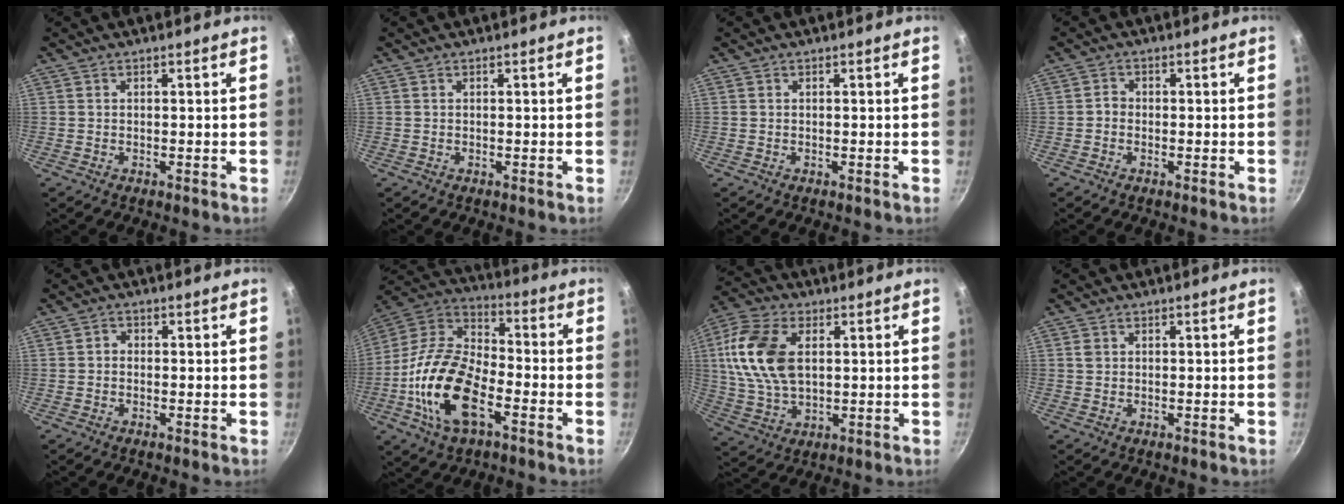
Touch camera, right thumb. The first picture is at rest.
{"total": 0.0}
{"total": 0.0}
{"total": 1.4, "force": [-0.5, 1.1, 0.6], "torque": [-0.005, 0.007, -0.013]}
{"total": 1.3, "force": [-0.3, 1.1, 0.6], "torque": [-0.010, 0.006, -0.008]}
{"total": 19.4, "force": [-6.7, 10.0, 15.2], "torque": [-0.278, 0.036, -0.145]}
{"total": 15.2, "force": [2.9, 9.3, 11.6], "torque": [-0.220, 0.000, 0.051]}
{"total": 1.1, "force": [0.3, 0.9, 0.5], "torque": [-0.005, 0.003, 0.004]}